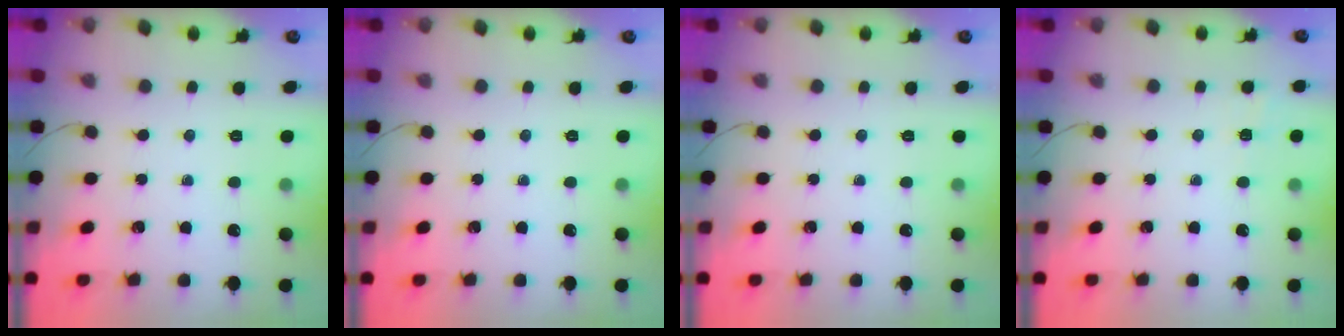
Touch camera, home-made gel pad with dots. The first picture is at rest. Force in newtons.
{"total": 0.0}
{"total": 0.0}
{"total": 1.5, "press": 0.2, "slide": 1.5}